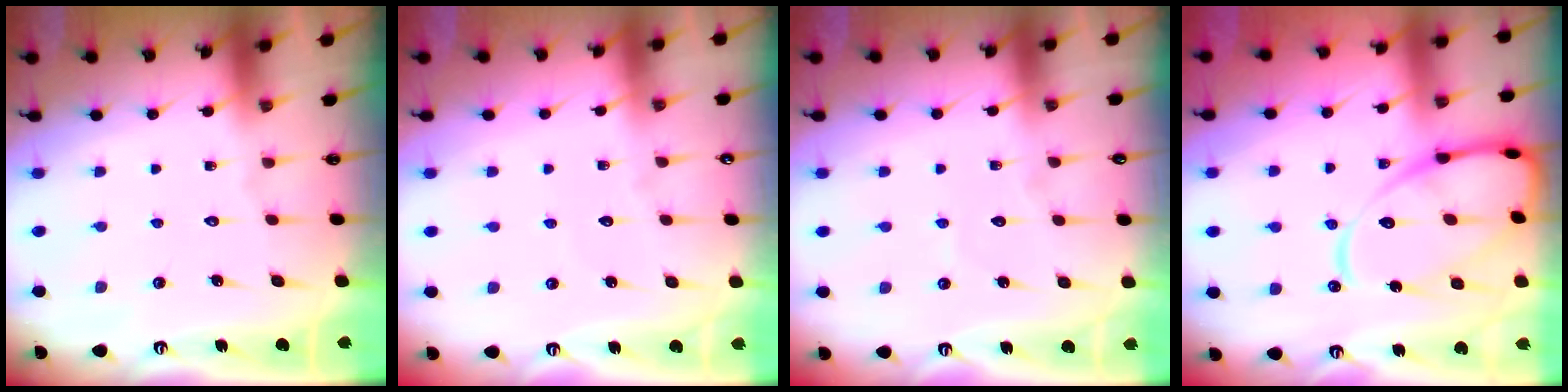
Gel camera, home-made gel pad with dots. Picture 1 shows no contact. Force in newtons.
{"total": 2.4, "press": 2.4, "slide": 0.2}
{"total": 2.6, "press": 2.6, "slide": 0.1}
{"total": 16.0, "press": 16.0, "slide": 1.7}